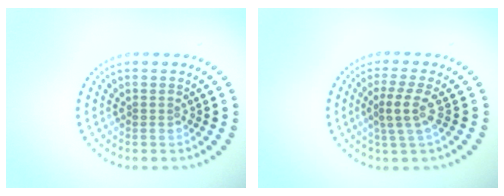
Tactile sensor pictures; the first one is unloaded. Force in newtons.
{"total": 2.4, "press": 1.9, "slide": 1.5}